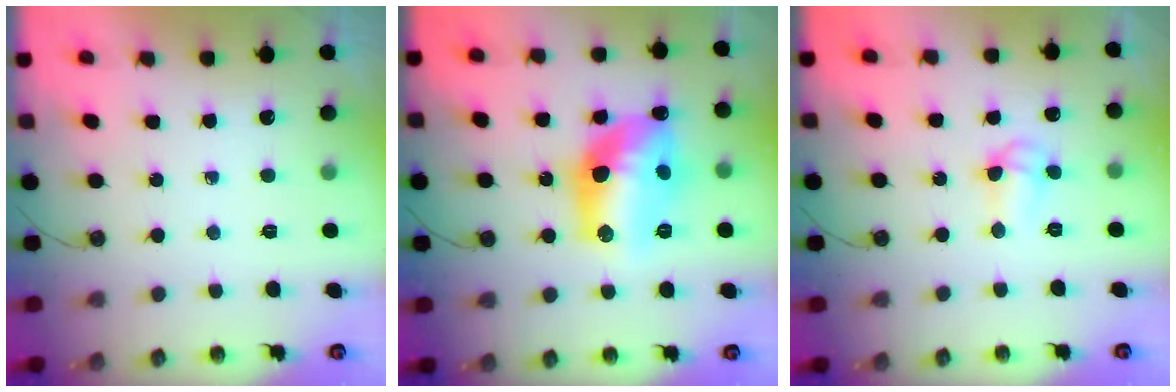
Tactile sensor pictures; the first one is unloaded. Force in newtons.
{"total": 18.9, "press": 18.4, "slide": 4.2}
{"total": 6.4, "press": 5.3, "slide": 3.6}